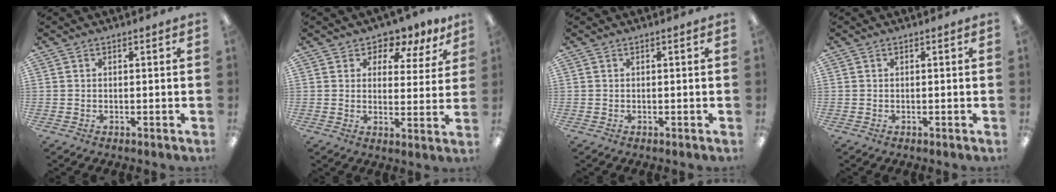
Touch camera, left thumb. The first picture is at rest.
{"total": 5.8, "force": [4.7, 2.9, 1.7], "torque": [-0.026, -0.035, 0.080]}
{"total": 0.0}
{"total": 0.0}